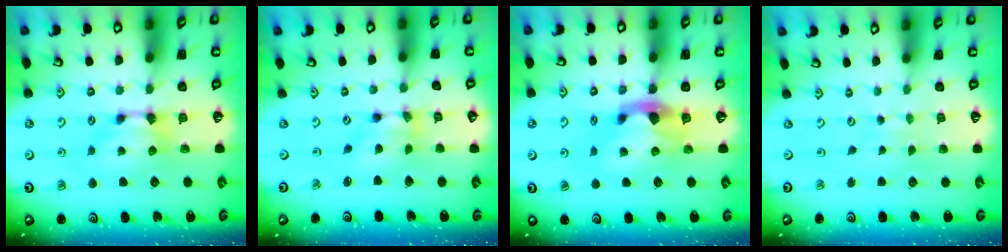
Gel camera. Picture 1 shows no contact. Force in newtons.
{"total": 3.8, "press": 3.5, "slide": 1.6}
{"total": 2.8, "press": 2.5, "slide": 1.3}
{"total": 5.3, "press": 5.2, "slide": 0.2}